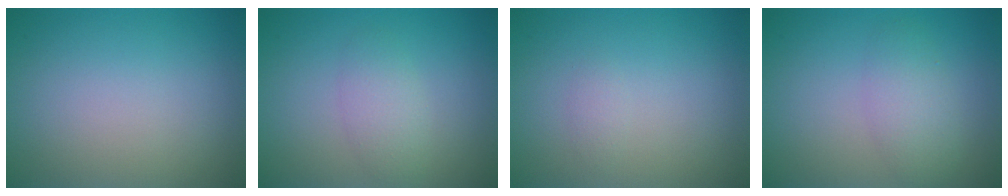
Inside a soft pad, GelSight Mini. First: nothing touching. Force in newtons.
{"total": 2.2, "press": 2.2, "slide": 0.1}
{"total": 0.7, "press": 0.7, "slide": 0.0}
{"total": 2.7, "press": 2.7, "slide": 0.0}